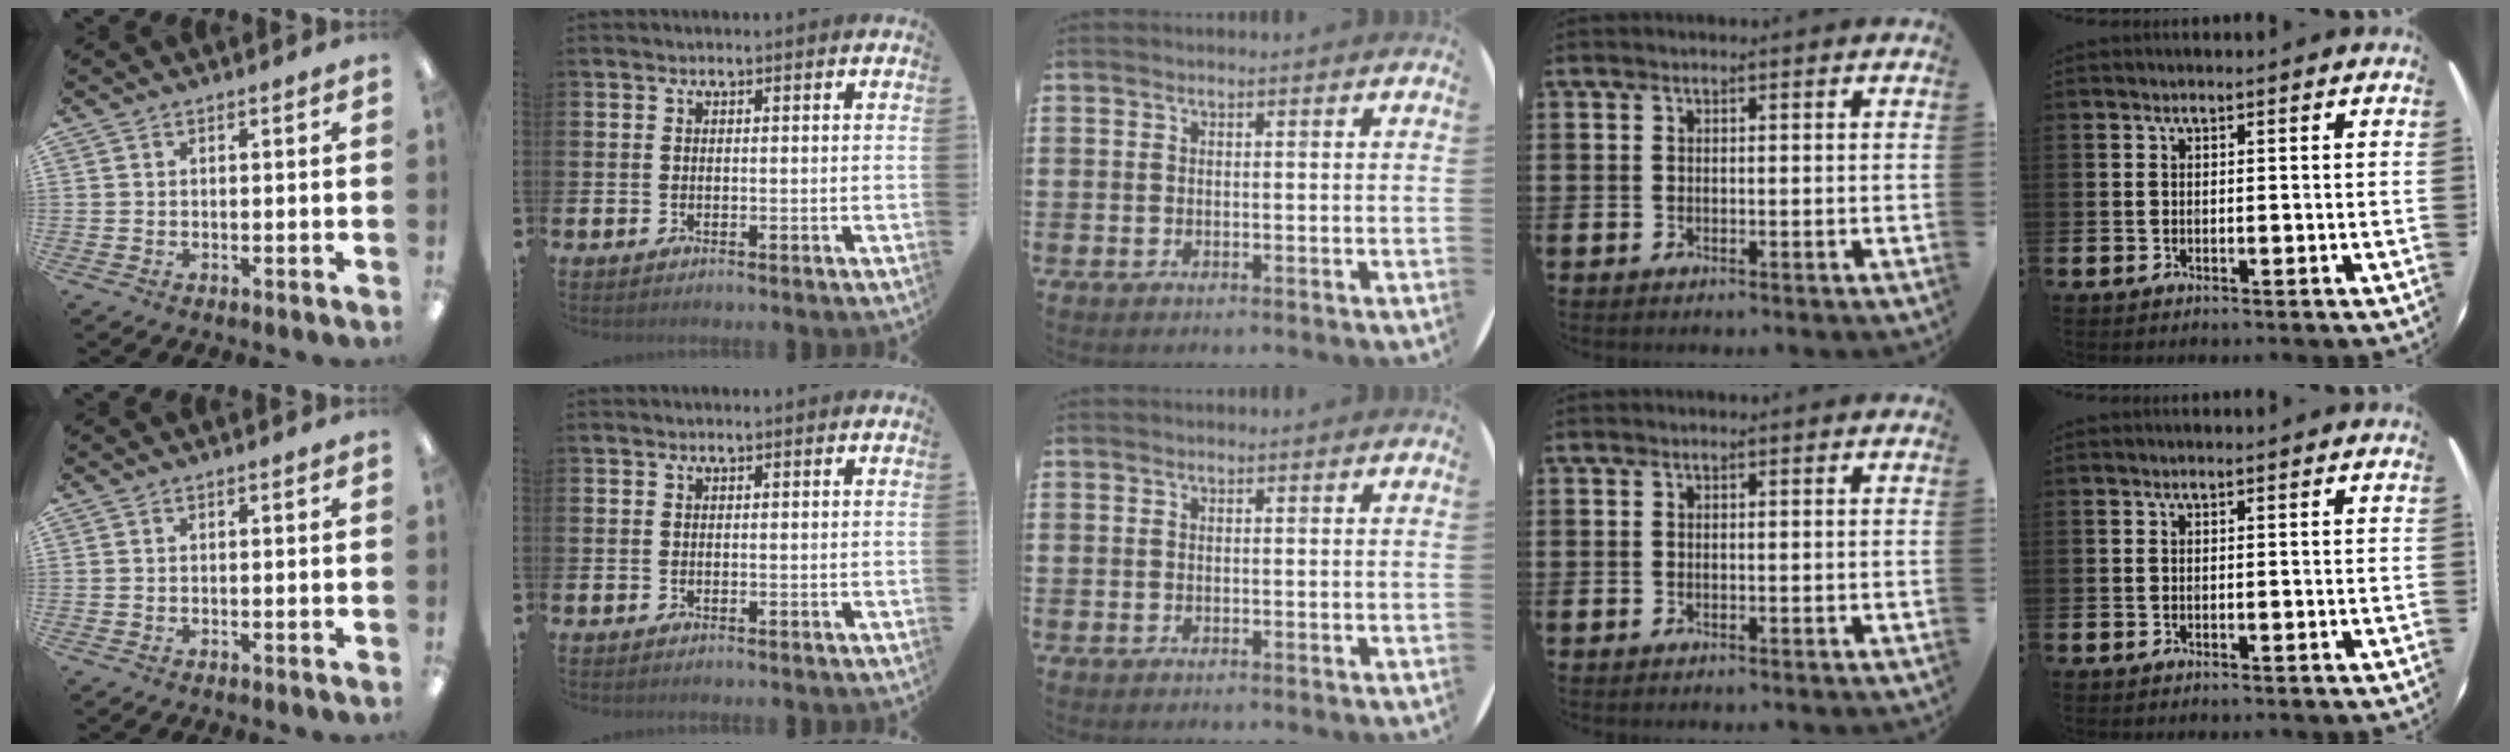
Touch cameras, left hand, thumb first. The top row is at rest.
{}